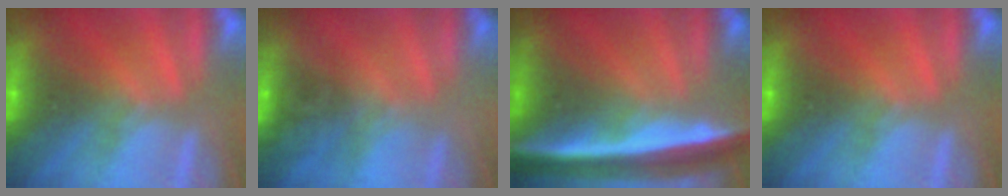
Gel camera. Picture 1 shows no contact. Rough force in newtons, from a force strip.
{"total": 1.5}
{"total": 8.3}
{"total": 0.0}